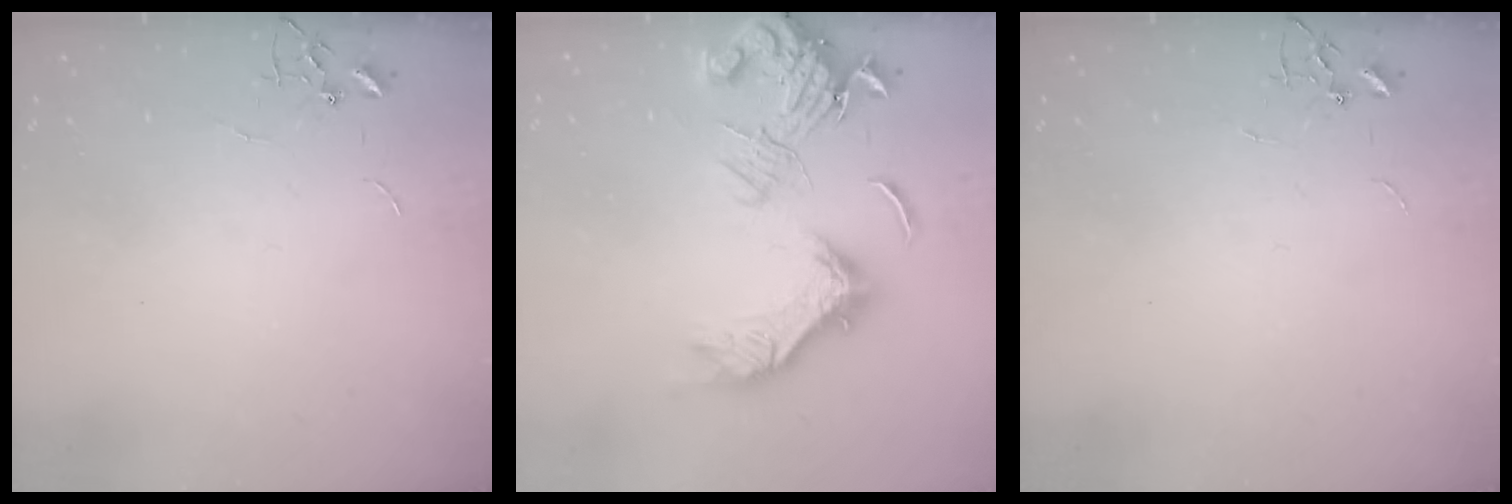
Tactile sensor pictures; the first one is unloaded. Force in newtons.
{"total": 17.9, "press": 17.8, "slide": 2.3}
{"total": 0.0}